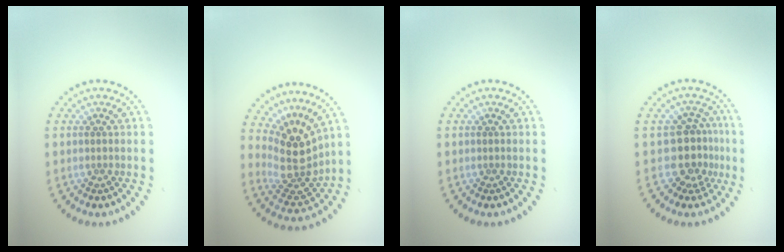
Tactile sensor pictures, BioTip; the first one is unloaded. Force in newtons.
{"total": 4.4, "press": 3.2, "slide": 3.0}
{"total": 0.0}
{"total": 3.3, "press": 2.5, "slide": 2.1}